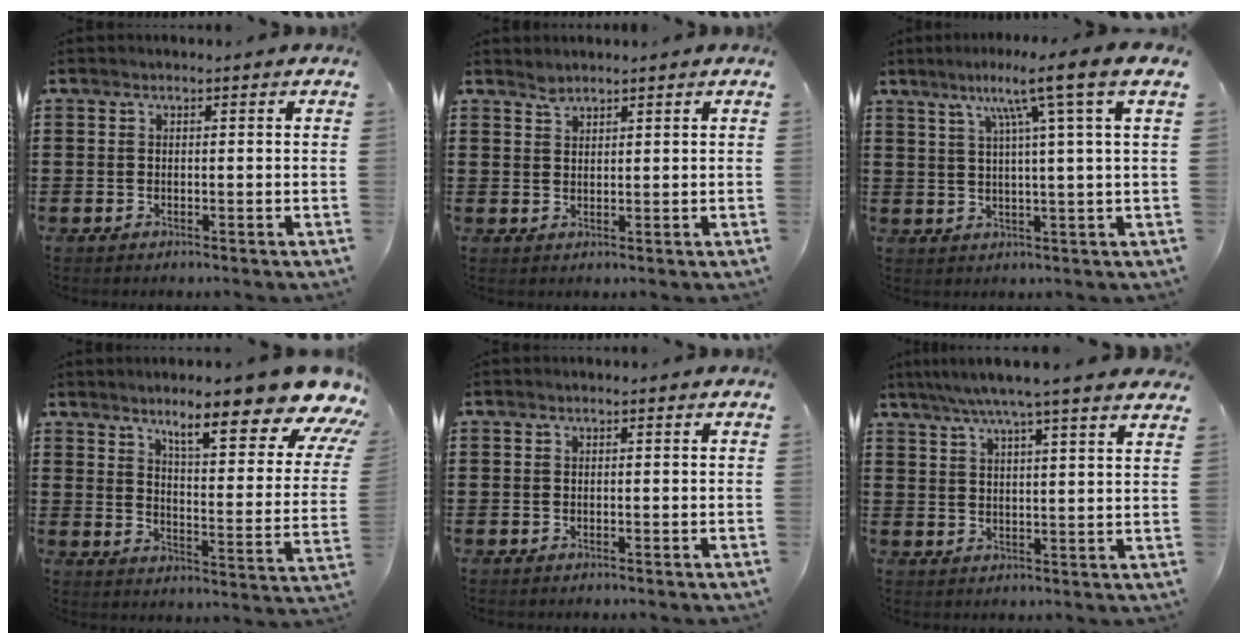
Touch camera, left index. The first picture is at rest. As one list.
[{"total": 1.5, "force": [1.5, 0.3, 0.2], "torque": [-0.008, 0.000, 0.029]}, {"total": 8.8, "force": [4.2, -1.5, 7.6], "torque": [-0.149, -0.007, 0.058]}, {"total": 12.5, "force": [9.5, 1.3, 7.9], "torque": [-0.134, -0.064, 0.150]}, {"total": 0.0}, {"total": 5.8, "force": [4.9, -0.5, 3.0], "torque": [-0.073, -0.016, 0.084]}]